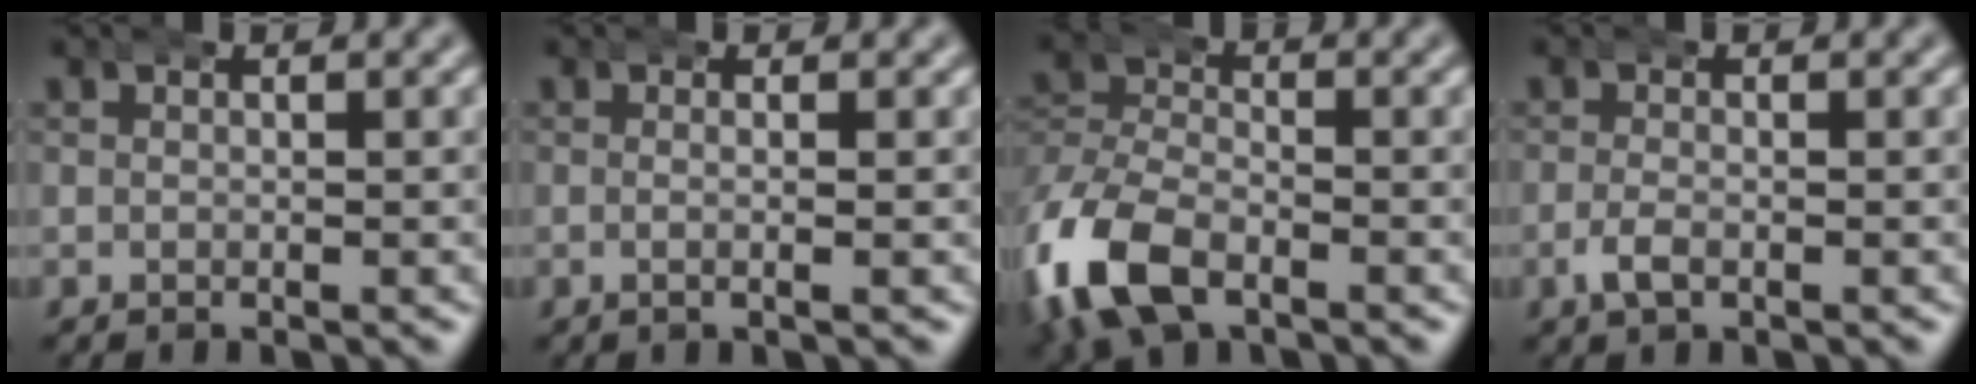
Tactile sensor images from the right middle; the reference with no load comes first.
{"total": 1.6, "force": [-0.4, 0.0, 1.5], "torque": [-0.030, 0.004, -0.010]}
{"total": 7.1, "force": [-3.3, 4.8, 4.0], "torque": [-0.106, -0.022, -0.049]}
{"total": 1.8, "force": [-1.2, 0.6, 1.2], "torque": [-0.029, -0.005, -0.021]}